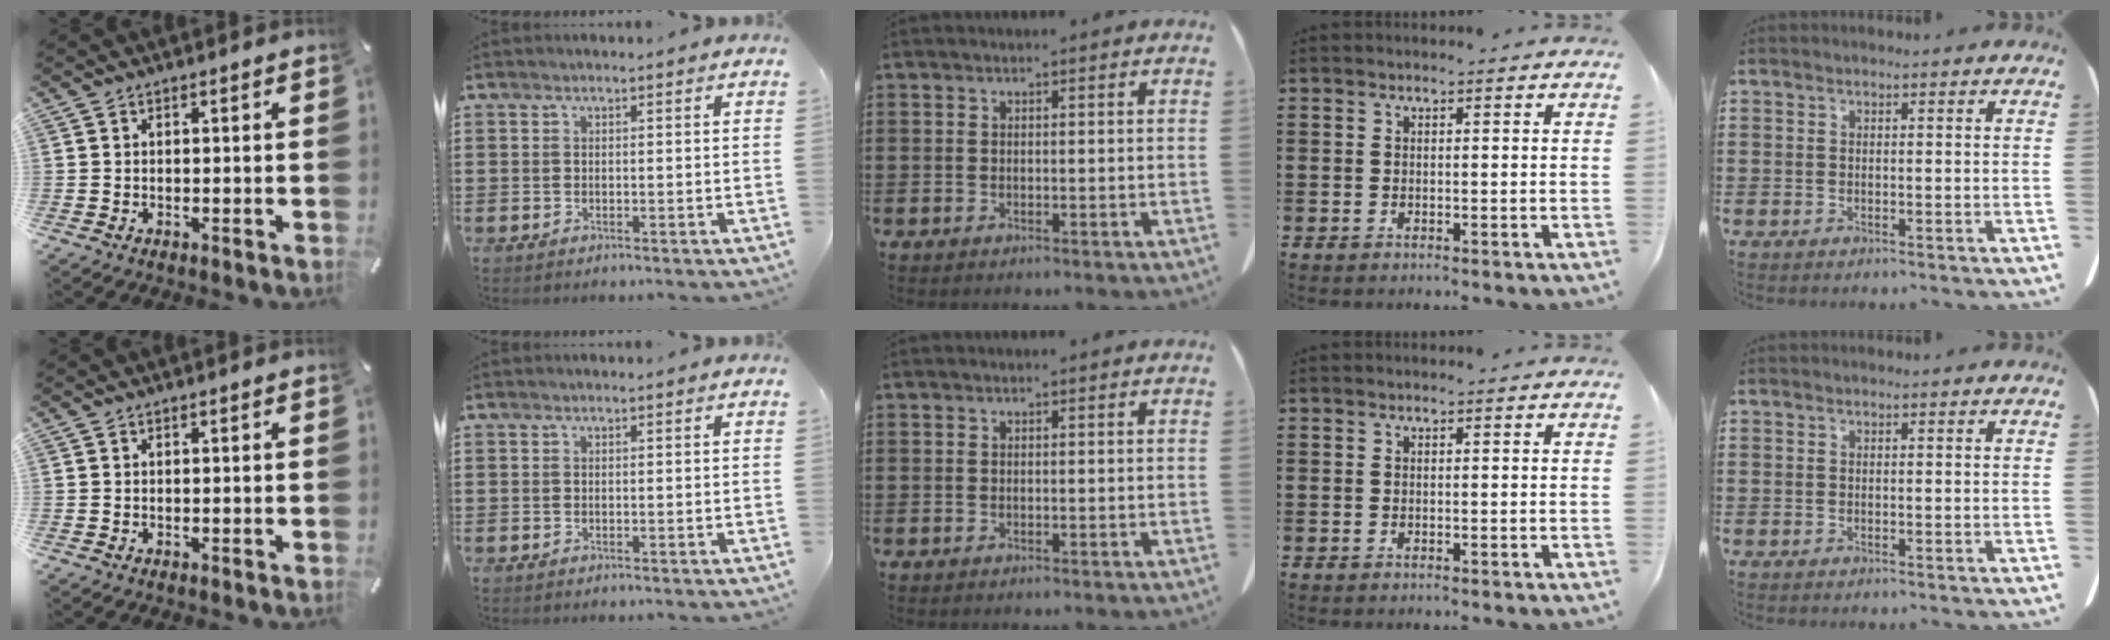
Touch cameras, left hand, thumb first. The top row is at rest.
{}